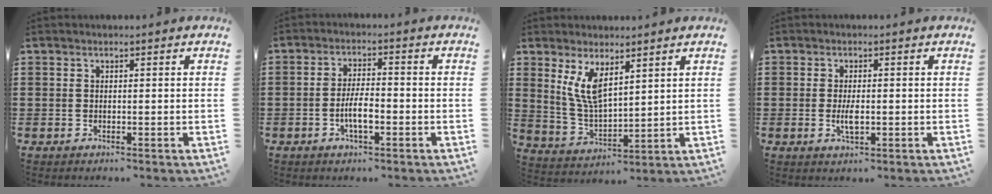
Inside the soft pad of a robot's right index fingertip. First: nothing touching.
{"total": 5.0, "force": [-1.7, 1.5, 4.4], "torque": [-0.095, -0.001, -0.036]}
{"total": 6.8, "force": [3.5, 2.6, 5.3], "torque": [-0.127, -0.015, 0.059]}
{"total": 3.1, "force": [-0.4, 1.1, 2.9], "torque": [-0.059, -0.003, -0.009]}